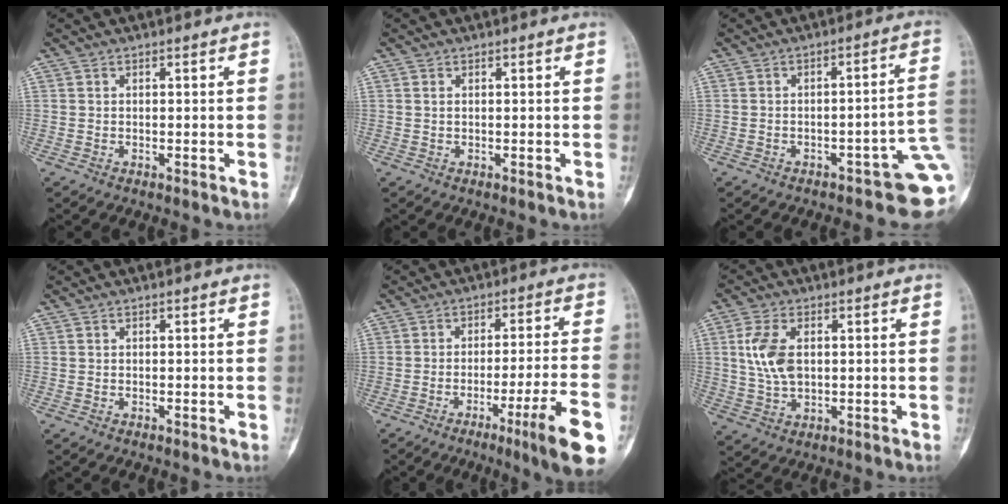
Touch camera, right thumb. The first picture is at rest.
{"total": 0.6, "force": [0.2, 0.4, 0.4], "torque": [-0.010, 0.003, 0.004]}
{"total": 10.4, "force": [-4.6, 3.6, 8.6], "torque": [-0.077, 0.045, -0.054]}
{"total": 0.0}
{"total": 13.8, "force": [-6.4, 0.6, 12.2], "torque": [-0.174, 0.008, -0.092]}
{"total": 8.0, "force": [1.4, 4.7, 6.4], "torque": [-0.135, -0.001, 0.033]}